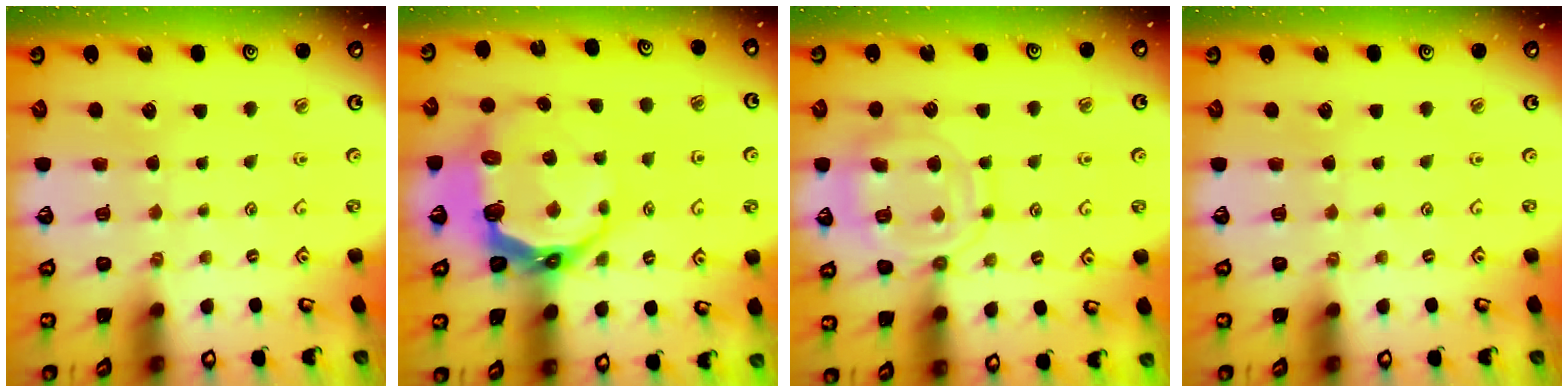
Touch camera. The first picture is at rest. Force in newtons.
{"total": 11.6, "press": 10.5, "slide": 5.1}
{"total": 14.2, "press": 14.1, "slide": 1.3}
{"total": 0.0}